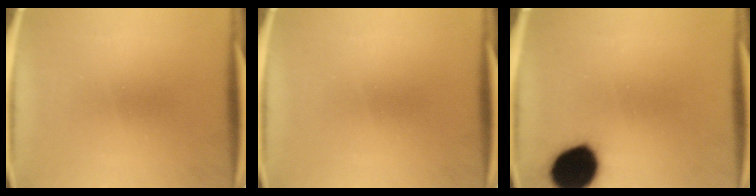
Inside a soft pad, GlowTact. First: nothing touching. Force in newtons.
{"total": 0.0}
{"total": 16.1}